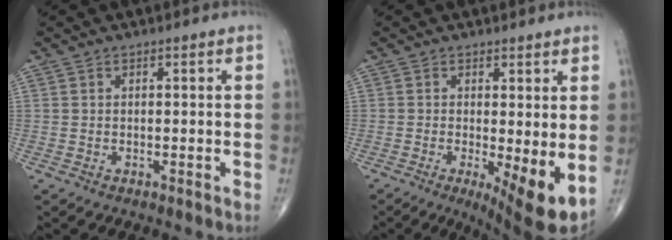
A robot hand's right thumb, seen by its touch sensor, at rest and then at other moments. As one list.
[{"total": 8.7, "force": [-1.2, 2.3, 8.3], "torque": [-0.123, -0.022, -0.014]}]